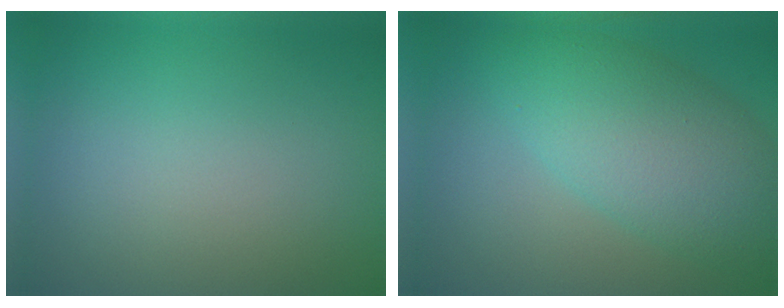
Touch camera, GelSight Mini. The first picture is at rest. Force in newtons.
{"total": 7.0, "press": 7.0, "slide": 0.2}